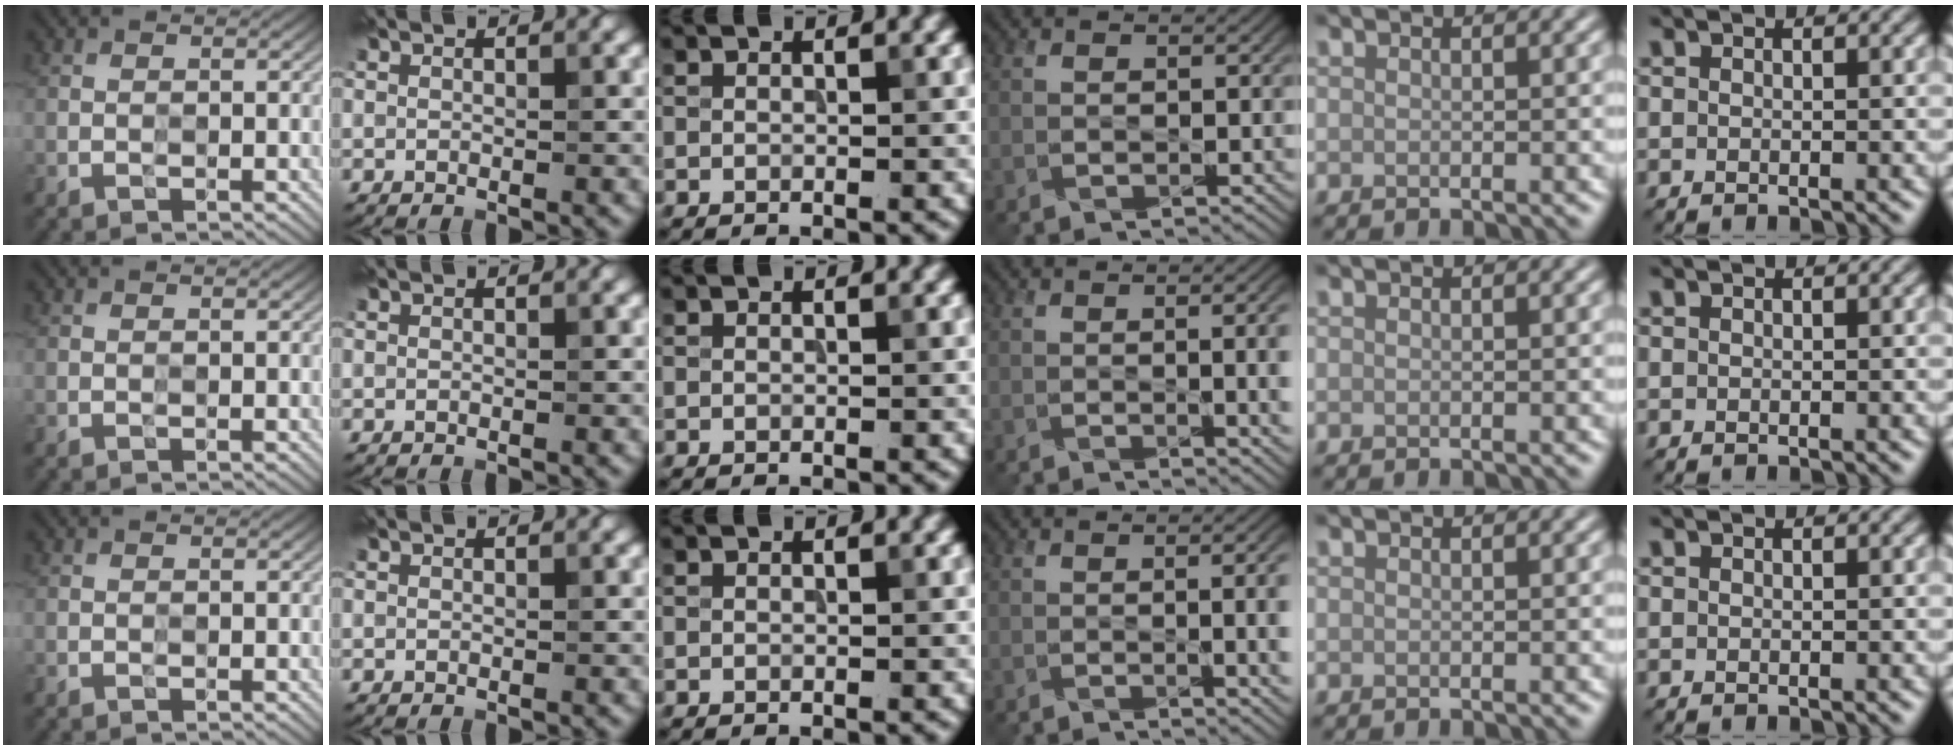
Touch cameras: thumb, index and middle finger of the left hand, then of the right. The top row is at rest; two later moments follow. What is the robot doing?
{"motion": "press", "object": "grip strengthener"}